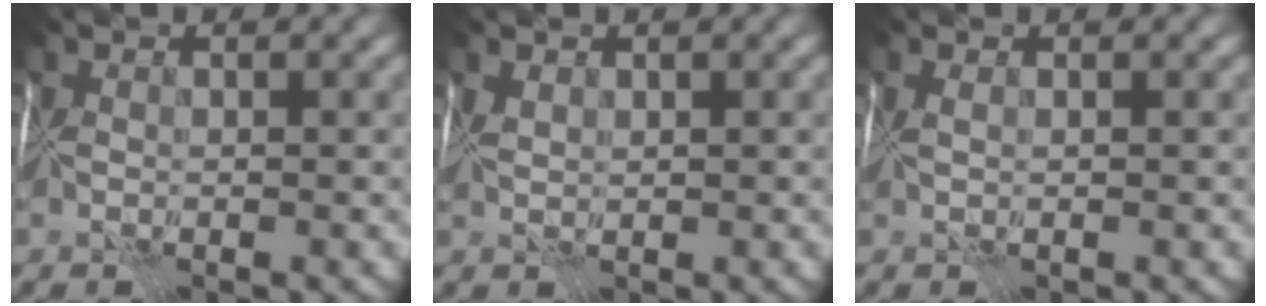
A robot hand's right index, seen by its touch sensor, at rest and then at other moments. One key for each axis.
{"total": 0.9, "fx": 0.8, "fy": -0.5, "fz": -0.2, "tx": 0.008, "ty": -0.001, "tz": 0.018}
{"total": 0.7, "fx": 0.5, "fy": -0.5, "fz": 0.0, "tx": 0.002, "ty": -0.002, "tz": 0.017}